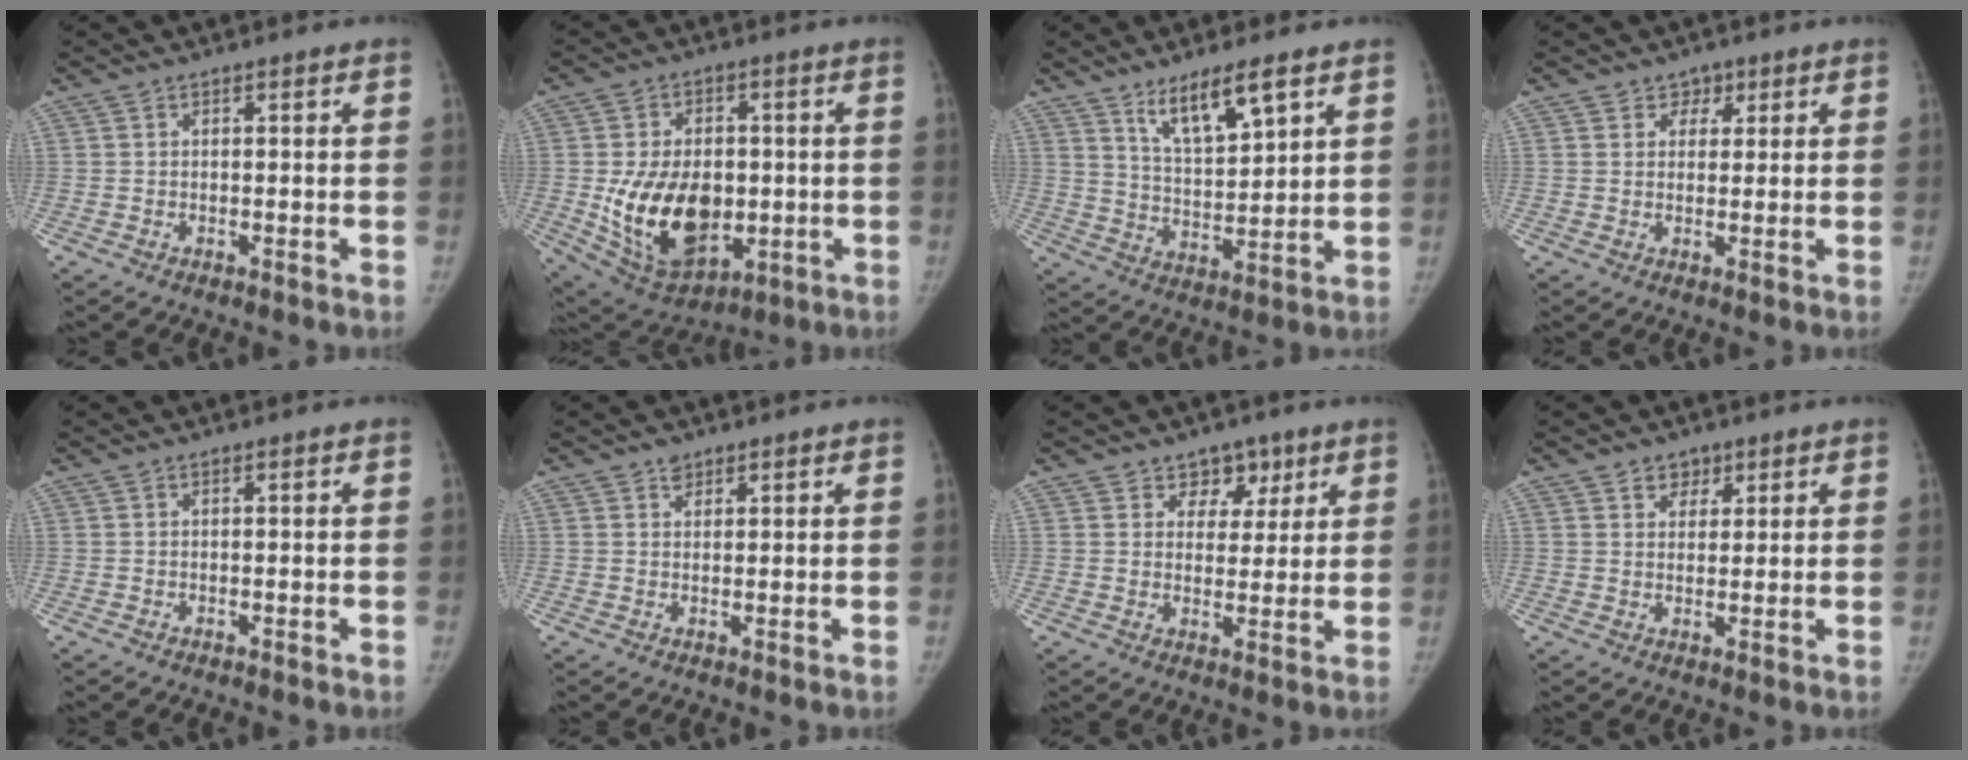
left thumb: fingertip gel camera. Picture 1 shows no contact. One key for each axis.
{"total": 18.1, "fx": -2.1, "fy": 12.1, "fz": 13.3, "tx": -0.185, "ty": -0.007, "tz": -0.006}
{"total": 9.9, "fx": 6.3, "fy": 2.5, "fz": 7.2, "tx": -0.115, "ty": -0.044, "tz": 0.120}
{"total": 2.8, "fx": 1.6, "fy": 2.3, "fz": 0.3, "tx": 0.026, "ty": -0.006, "tz": 0.016}
{"total": 0.0}
{"total": 1.8, "fx": 1.2, "fy": 1.2, "fz": 0.3, "tx": 0.011, "ty": -0.007, "tz": 0.018}
{"total": 5.6, "fx": 3.4, "fy": 4.2, "fz": 1.2, "tx": 0.023, "ty": -0.016, "tz": 0.051}
{"total": 3.4, "fx": 2.1, "fy": 2.6, "fz": 0.8, "tx": 0.017, "ty": -0.012, "tz": 0.032}